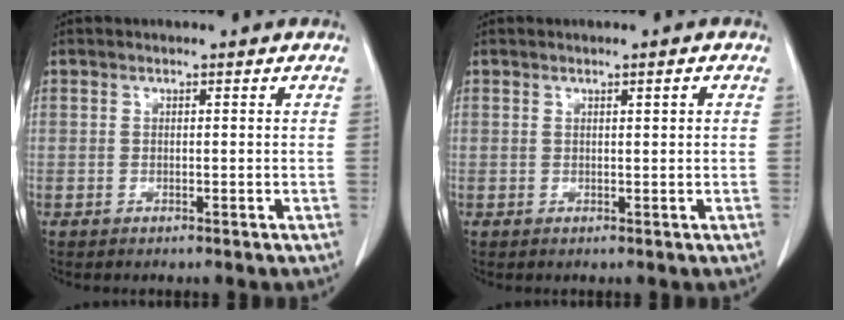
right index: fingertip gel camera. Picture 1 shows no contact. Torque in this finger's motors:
{"motor_torque": [-0.28, 0.10, -0.08, -0.01]}